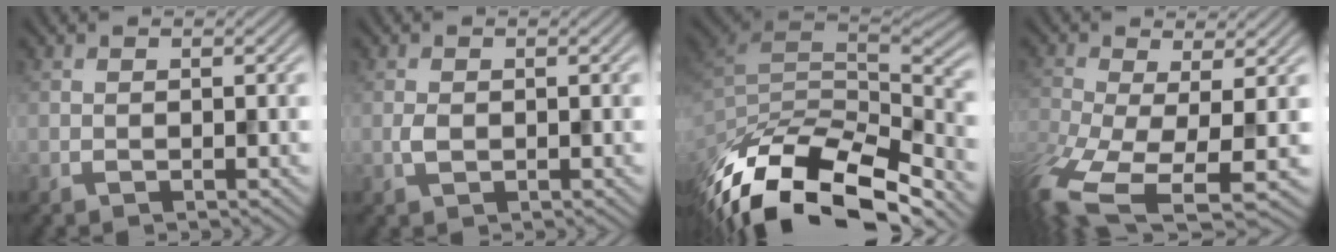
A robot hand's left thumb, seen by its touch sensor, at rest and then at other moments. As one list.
[{"total": 0.9, "force": [-0.3, 0.6, 0.6], "torque": [-0.016, -0.004, -0.004]}, {"total": 14.6, "force": [-9.0, 6.6, 9.5], "torque": [-0.230, -0.023, -0.148]}, {"total": 10.5, "force": [-4.8, 4.1, 8.4], "torque": [-0.205, -0.042, -0.069]}]